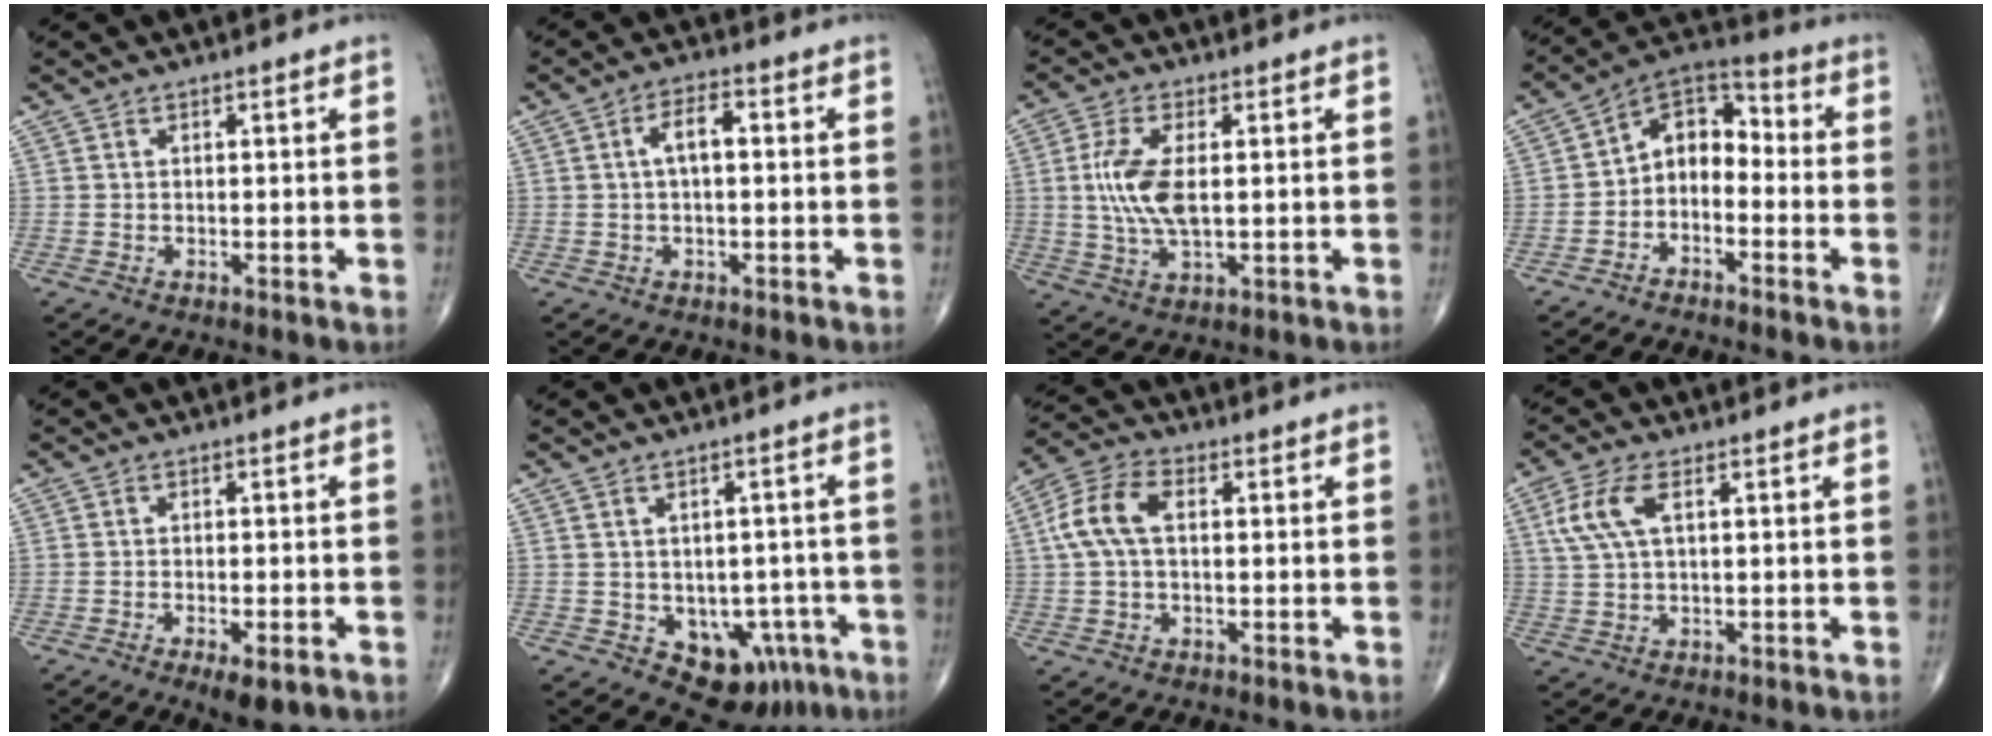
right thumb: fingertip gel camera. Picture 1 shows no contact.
{"total": 4.8, "force": [0.5, 2.2, 4.2], "torque": [-0.075, 0.015, 0.004]}
{"total": 9.4, "force": [0.8, 4.1, 8.4], "torque": [-0.186, -0.006, 0.018]}
{"total": 9.2, "force": [-2.5, 6.4, 6.1], "torque": [-0.072, 0.055, -0.063]}
{"total": 4.7, "force": [-2.4, 1.5, 3.8], "torque": [-0.055, -0.002, -0.031]}
{"total": 10.2, "force": [-4.0, 7.2, 6.0], "torque": [-0.033, 0.024, -0.039]}
{"total": 8.3, "force": [1.1, 4.7, 6.7], "torque": [-0.150, 0.025, 0.017]}
{"total": 6.6, "force": [2.1, 2.9, 5.5], "torque": [-0.134, 0.009, 0.046]}